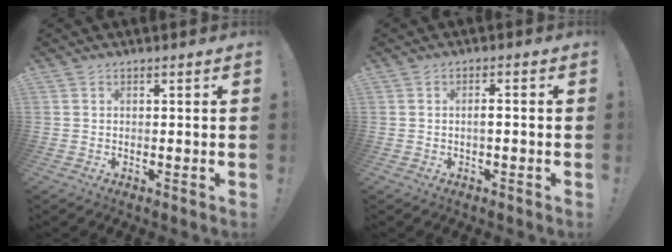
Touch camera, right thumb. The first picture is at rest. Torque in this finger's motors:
{"motor_torque": [0.00, -0.18, 0.15, 0.00, 0.06]}